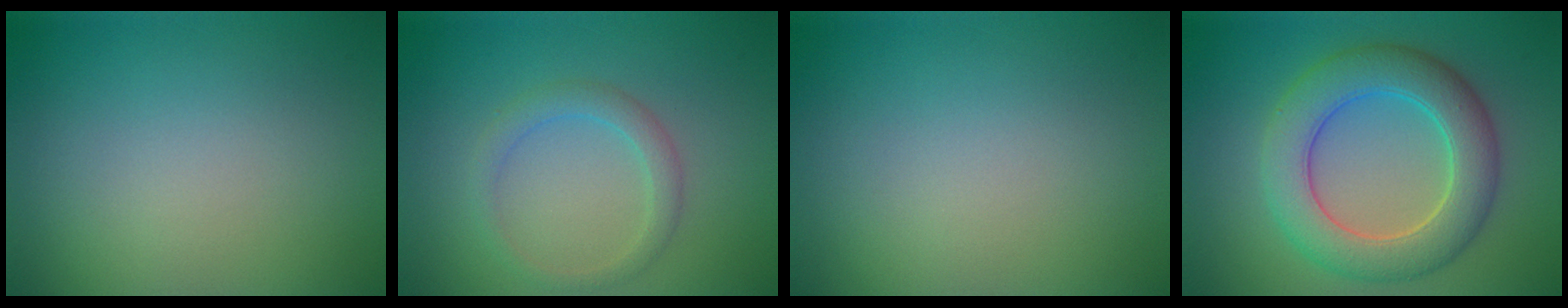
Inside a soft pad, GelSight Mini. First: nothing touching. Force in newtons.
{"total": 2.1, "press": 2.1, "slide": 0.1}
{"total": 0.0}
{"total": 7.0, "press": 7.0, "slide": 0.2}